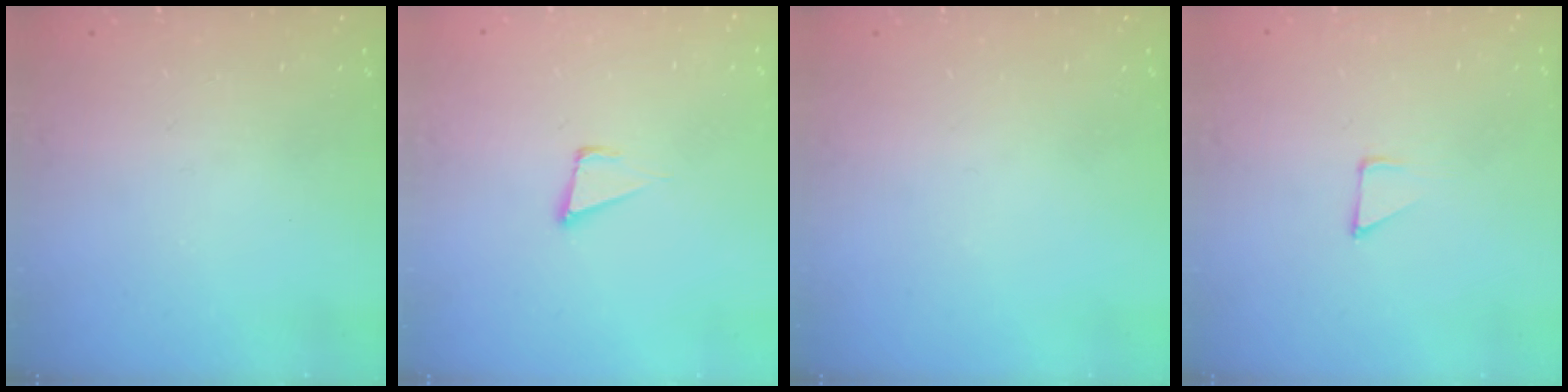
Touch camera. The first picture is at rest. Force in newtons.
{"total": 4.2, "press": 2.8, "slide": 3.1}
{"total": 0.0}
{"total": 3.1, "press": 3.1, "slide": 0.3}